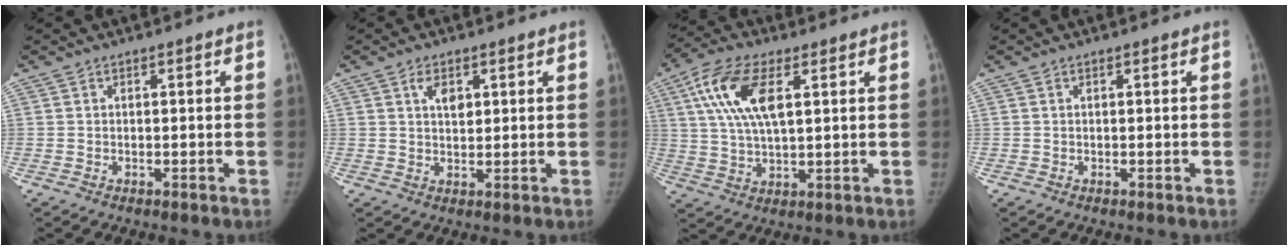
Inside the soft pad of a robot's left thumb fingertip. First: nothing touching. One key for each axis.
{"total": 3.6, "fx": 1.7, "fy": 2.0, "fz": 2.4, "tx": -0.029, "ty": -0.009, "tz": 0.030}
{"total": 12.6, "fx": 4.4, "fy": 5.6, "fz": 10.4, "tx": -0.209, "ty": 0.001, "tz": 0.083}
{"total": 0.0}